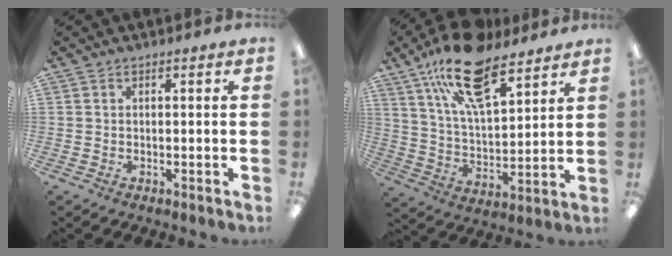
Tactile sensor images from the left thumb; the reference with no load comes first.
{"total": 19.3, "force": [12.9, 8.0, 11.9], "torque": [-0.214, -0.055, 0.227]}